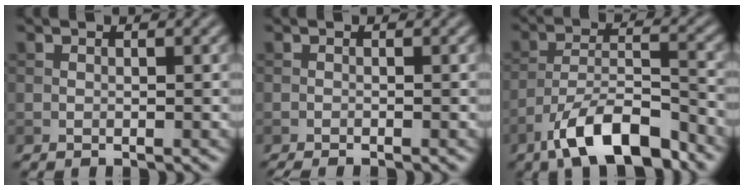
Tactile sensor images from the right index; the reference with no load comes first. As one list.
[{"total": 1.2, "force": [-1.0, 0.1, 0.7], "torque": [-0.008, -0.001, -0.018]}, {"total": 9.1, "force": [-6.3, 2.9, 5.9], "torque": [-0.095, 0.003, -0.117]}]